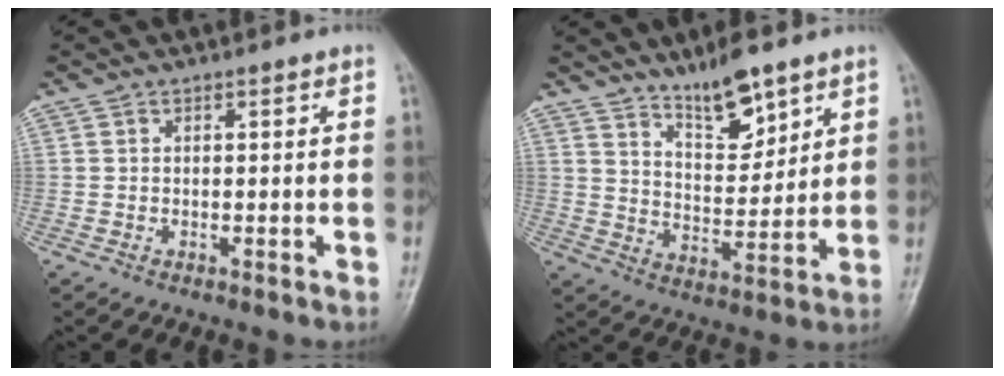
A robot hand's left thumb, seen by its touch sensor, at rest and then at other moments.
{"total": 9.5, "force": [7.0, 3.0, 5.6], "torque": [-0.075, -0.059, 0.129]}